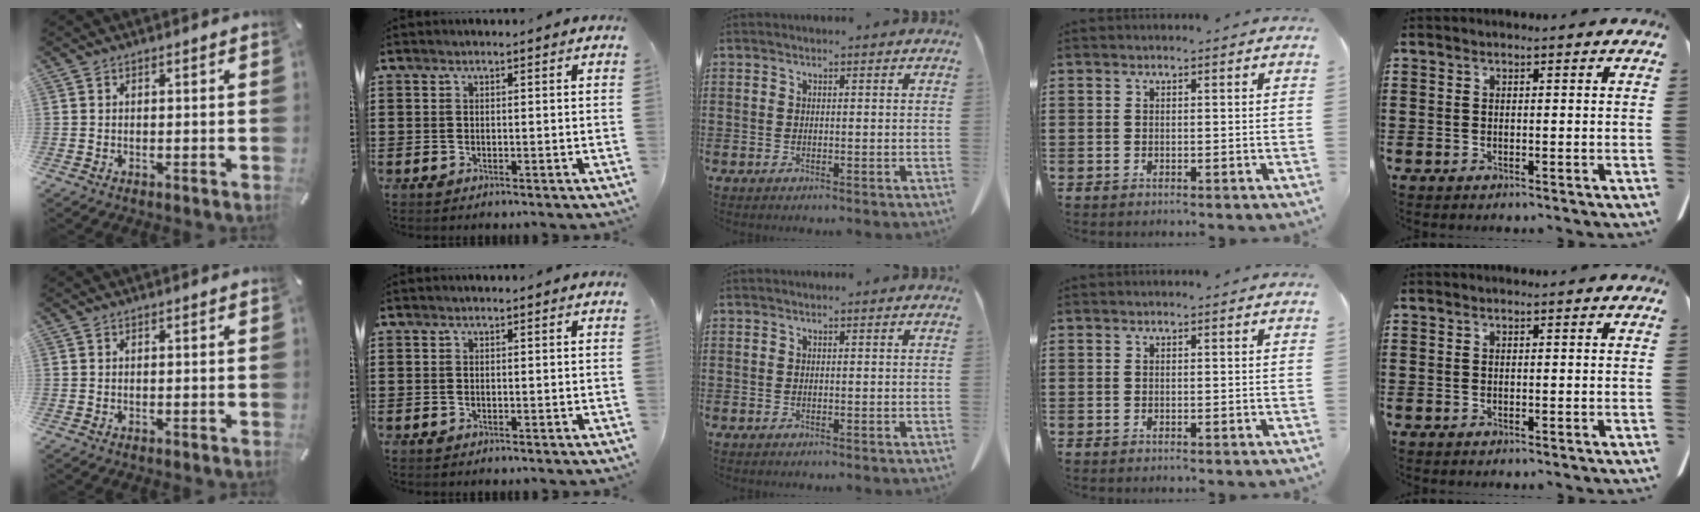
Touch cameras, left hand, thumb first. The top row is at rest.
{}